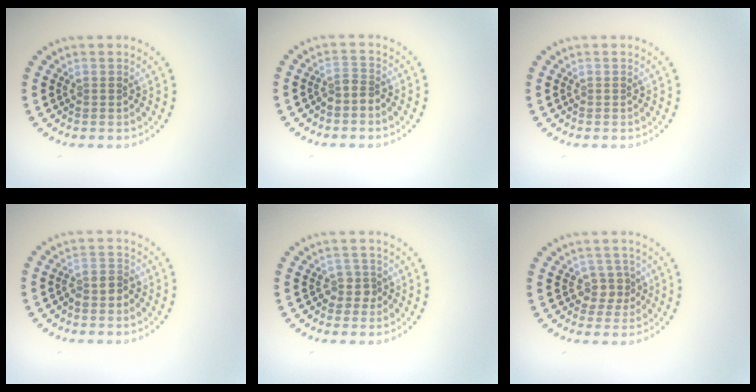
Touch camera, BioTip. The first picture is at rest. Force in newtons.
{"total": 1.5, "press": 1.1, "slide": 0.9}
{"total": 0.0}
{"total": 1.5, "press": 1.2, "slide": 0.9}
{"total": 1.6, "press": 1.4, "slide": 0.9}
{"total": 2.0, "press": 1.6, "slide": 1.2}